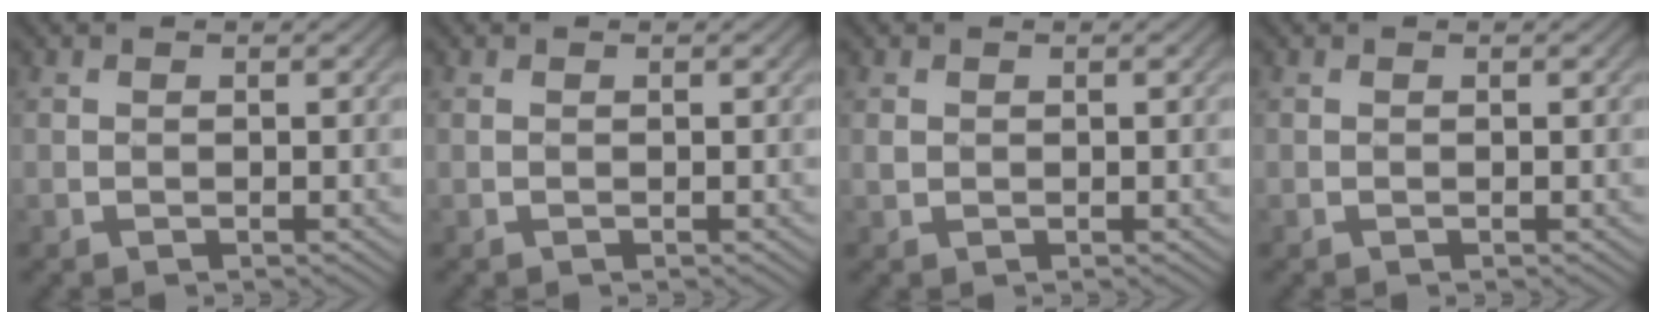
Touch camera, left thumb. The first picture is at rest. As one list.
[{"total": 0.0}, {"total": 0.9, "force": [0.3, 0.8, 0.3], "torque": [-0.018, 0.000, 0.005]}, {"total": 0.0}]